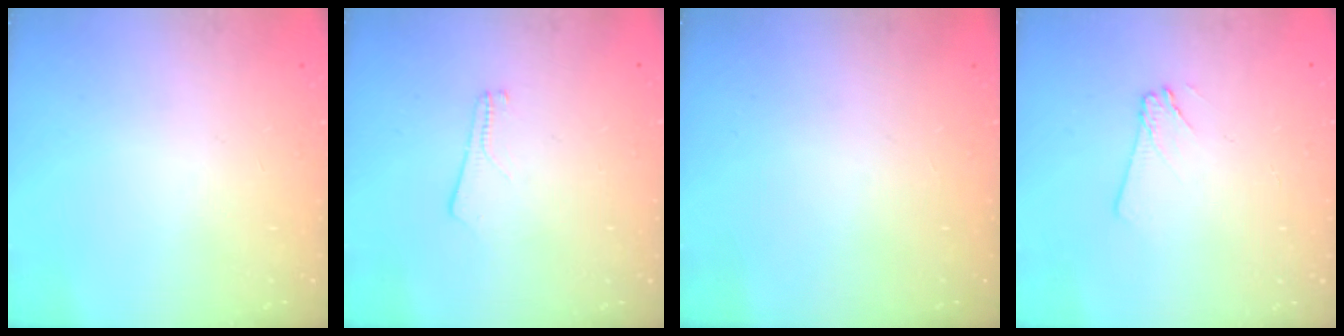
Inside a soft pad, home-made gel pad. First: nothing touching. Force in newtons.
{"total": 2.6, "press": 2.6, "slide": 0.3}
{"total": 0.0}
{"total": 3.0, "press": 3.0, "slide": 0.4}